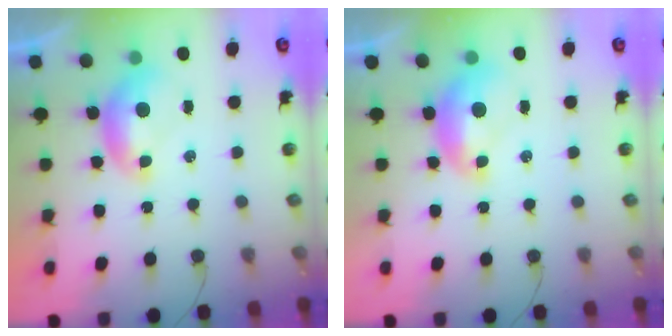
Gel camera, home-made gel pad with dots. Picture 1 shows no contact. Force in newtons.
{"total": 1.5, "press": 1.4, "slide": 0.3}